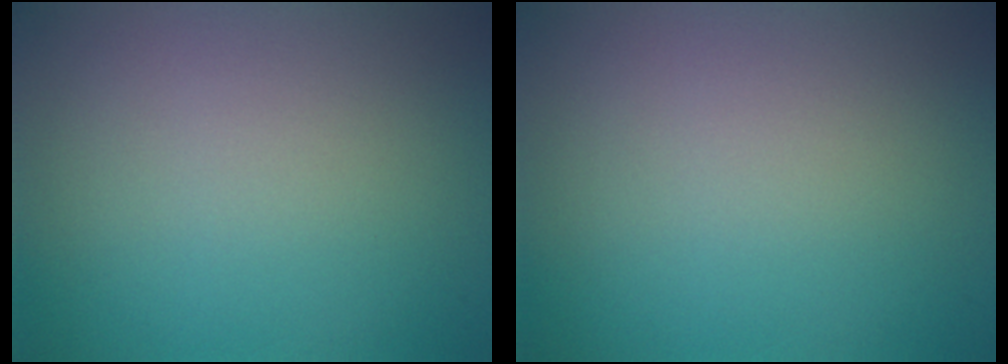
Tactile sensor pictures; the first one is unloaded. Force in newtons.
{"total": 0.0}